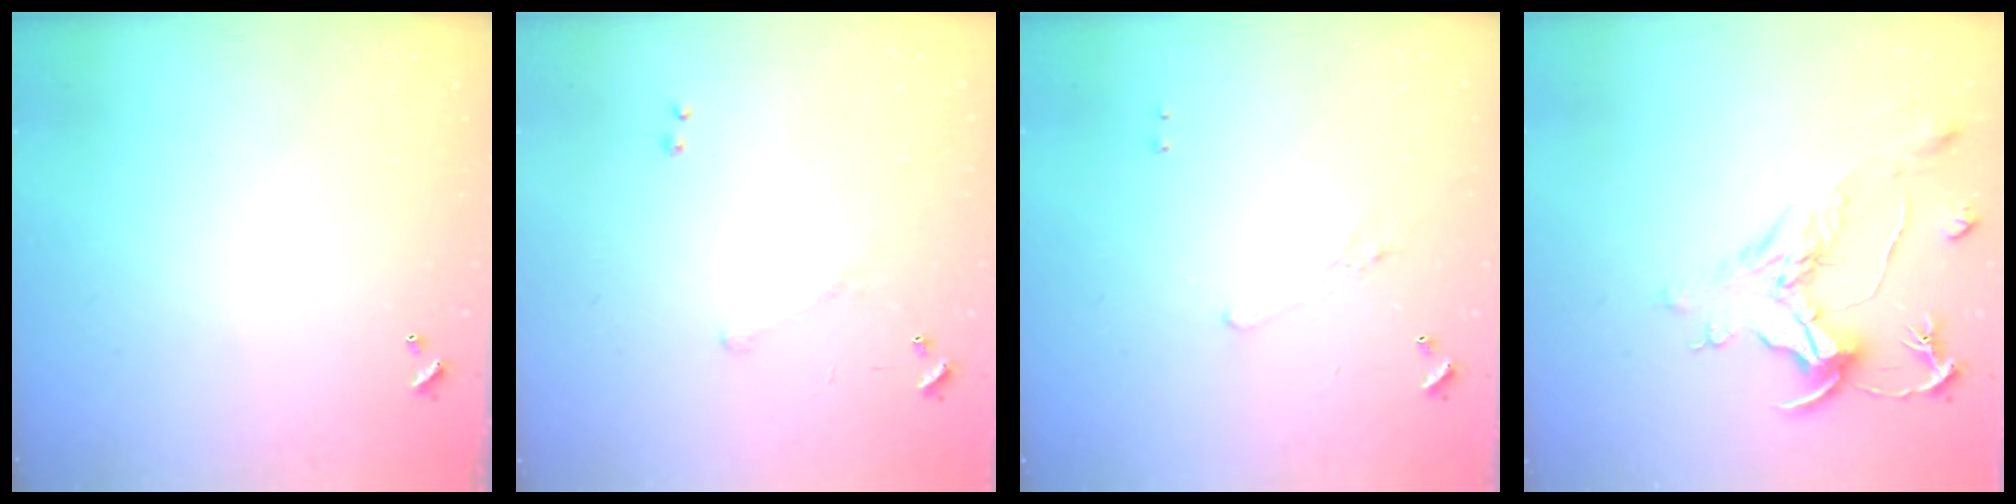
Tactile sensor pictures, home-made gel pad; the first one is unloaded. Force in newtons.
{"total": 7.9, "press": 7.9, "slide": 0.7}
{"total": 1.2, "press": 0.9, "slide": 0.8}
{"total": 2.2, "press": 1.7, "slide": 1.3}